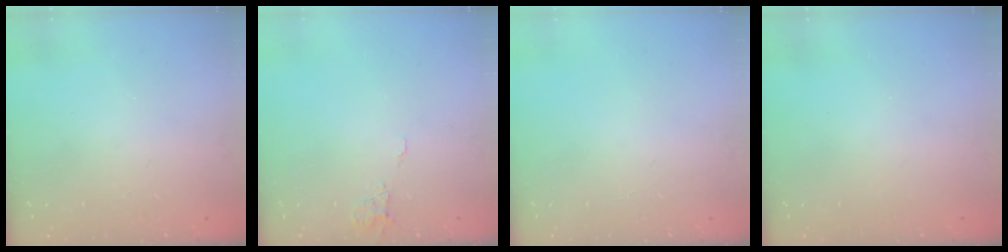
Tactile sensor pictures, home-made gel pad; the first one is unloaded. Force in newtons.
{"total": 6.2, "press": 6.2, "slide": 0.5}
{"total": 2.4, "press": 2.4, "slide": 0.2}
{"total": 0.0}